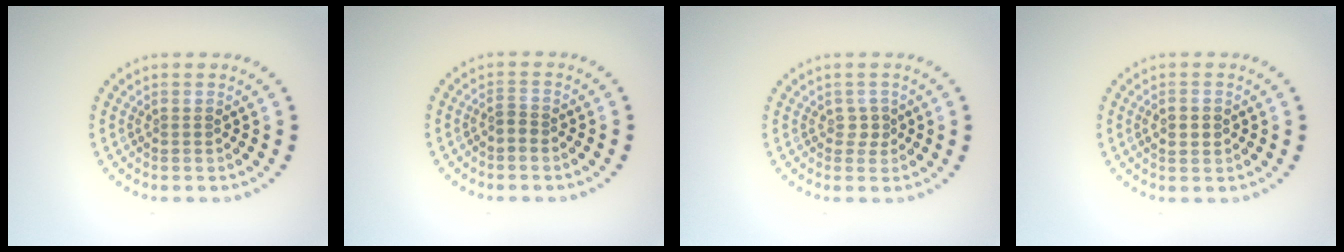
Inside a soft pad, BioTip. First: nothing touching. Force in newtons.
{"total": 1.1, "press": 0.9, "slide": 0.7}
{"total": 1.0, "press": 0.8, "slide": 0.6}
{"total": 2.3, "press": 2.3, "slide": 0.1}